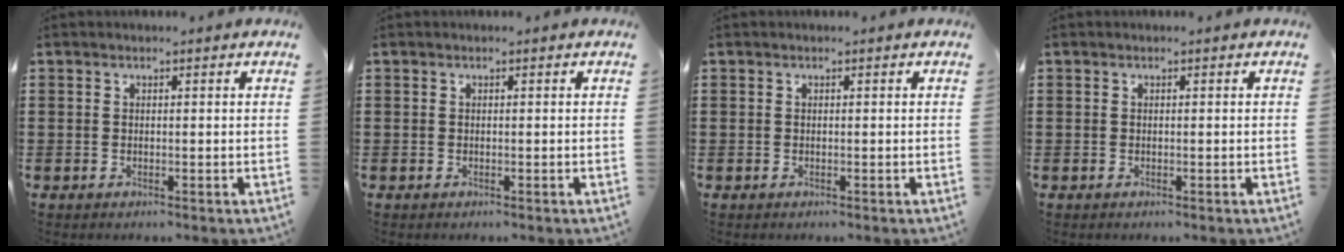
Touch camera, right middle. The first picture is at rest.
{"total": 0.0}
{"total": 0.0}
{"total": 0.0}